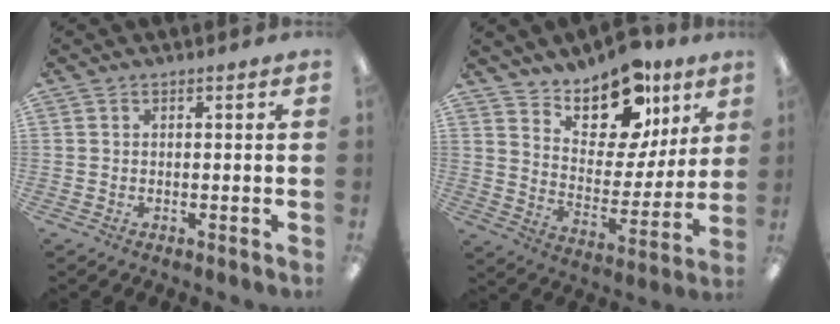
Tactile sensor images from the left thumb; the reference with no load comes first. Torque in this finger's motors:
{"motor_torque": [0.52, 0.52, 1.75, -1.02, 0.02]}